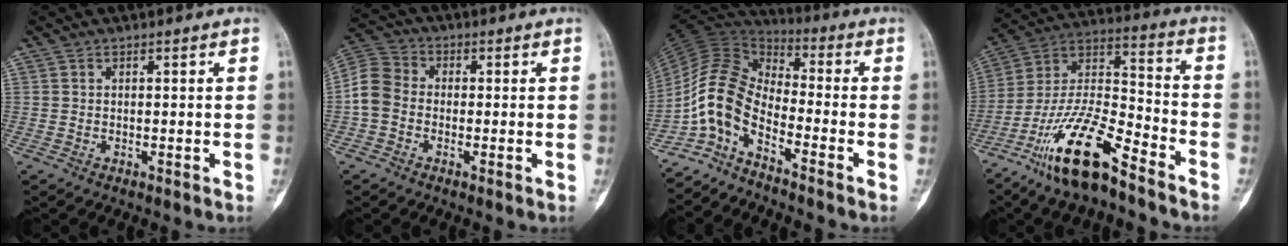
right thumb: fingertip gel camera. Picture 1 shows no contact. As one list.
[{"total": 6.6, "force": [-1.3, 5.4, 3.6], "torque": [-0.063, 0.021, -0.043]}, {"total": 10.3, "force": [-6.0, 4.8, 6.9], "torque": [-0.133, 0.072, -0.135]}, {"total": 17.7, "force": [-12.0, 4.7, 12.1], "torque": [-0.228, 0.074, -0.226]}]